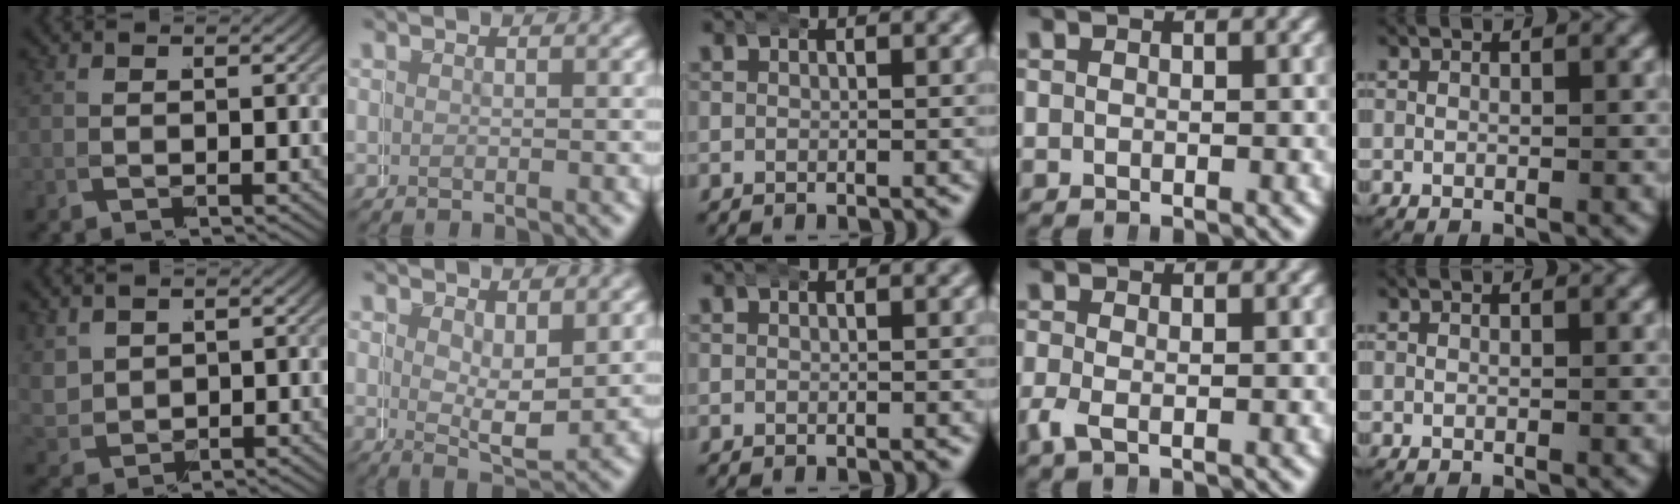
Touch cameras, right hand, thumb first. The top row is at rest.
{"thumb": {"total": 2.6, "force": [1.6, 1.7, 1.1], "torque": [-0.036, -0.012, 0.051]}, "index": {"total": 3.1, "force": [1.8, 1.1, 2.2], "torque": [-0.034, -0.003, 0.031]}, "ring": {"total": 1.7, "force": [-1.0, 0.6, 1.2], "torque": [-0.042, -0.018, -0.013]}}